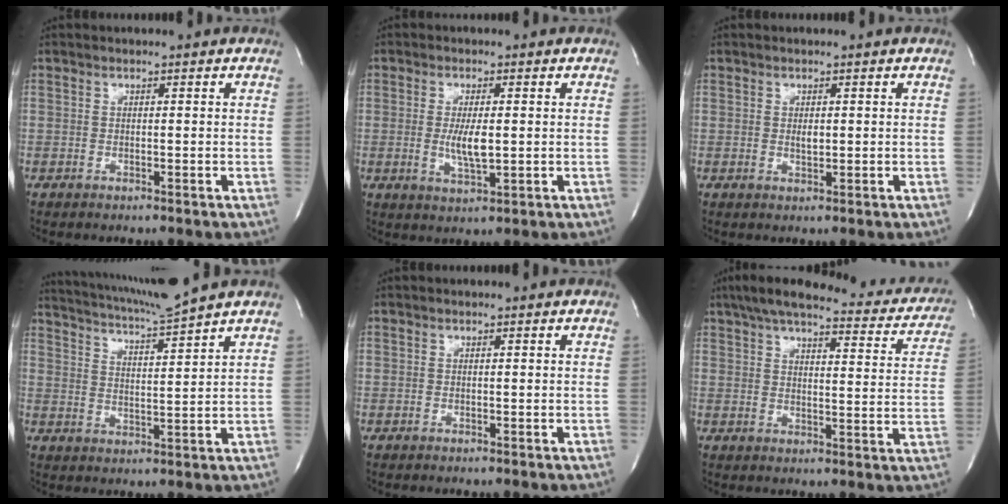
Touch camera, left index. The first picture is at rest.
{"total": 4.4, "force": [-0.3, 1.0, 4.3], "torque": [-0.089, -0.013, -0.004]}
{"total": 1.1, "force": [0.0, 0.4, 1.0], "torque": [-0.018, -0.007, 0.002]}
{"total": 10.0, "force": [9.0, -2.0, 3.9], "torque": [-0.077, -0.014, 0.148]}
{"total": 0.0}
{"total": 25.6, "force": [22.2, 5.2, 11.6], "torque": [-0.172, -0.016, 0.264]}